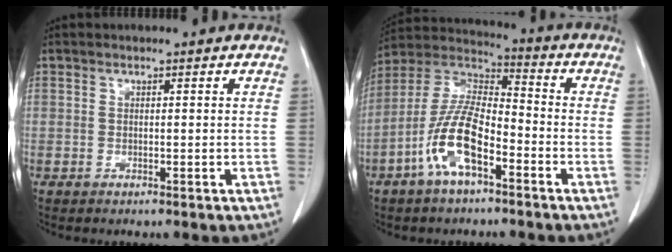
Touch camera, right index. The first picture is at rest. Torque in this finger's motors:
{"motor_torque": [1.70, -0.44, 0.26, 0.07]}